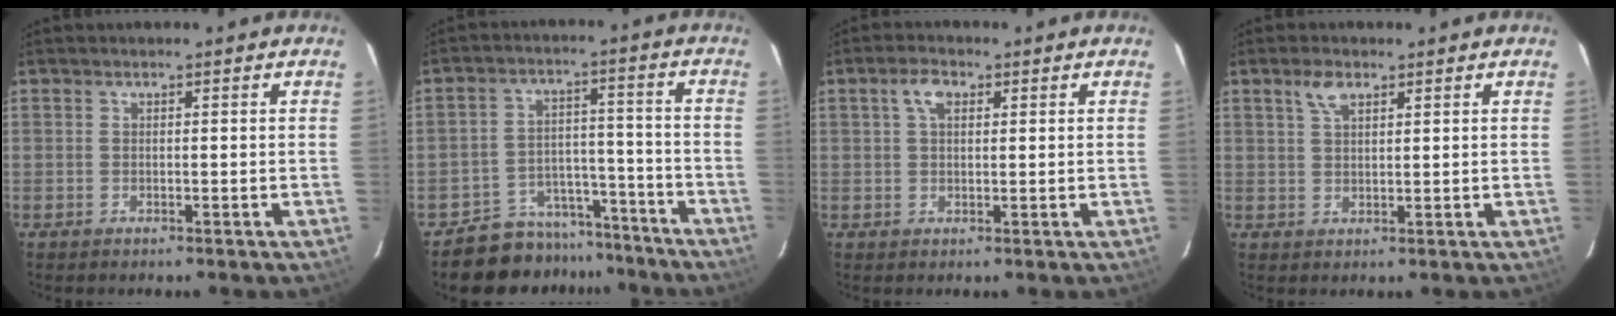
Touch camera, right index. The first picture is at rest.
{"total": 10.9, "force": [-9.3, 5.8, 0.2], "torque": [-0.012, 0.051, -0.129]}
{"total": 3.4, "force": [1.3, 2.0, 2.5], "torque": [-0.048, 0.011, 0.024]}
{"total": 3.3, "force": [2.0, 1.6, 2.2], "torque": [-0.041, 0.007, 0.037]}